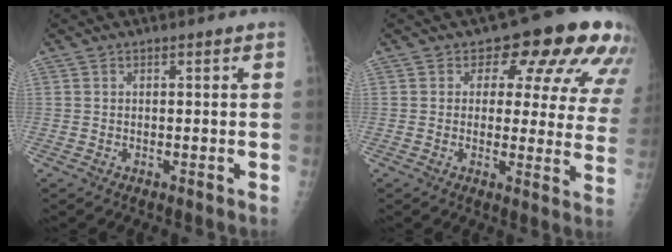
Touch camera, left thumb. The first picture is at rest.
{"total": 14.9, "force": [8.0, 7.8, 9.8], "torque": [-0.064, -0.034, 0.074]}